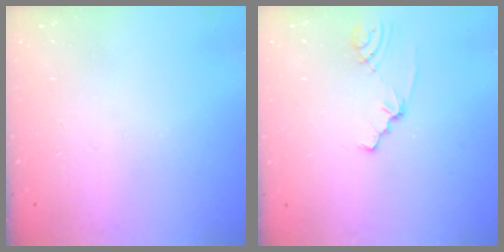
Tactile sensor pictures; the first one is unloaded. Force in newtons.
{"total": 1.9, "press": 1.9, "slide": 0.2}